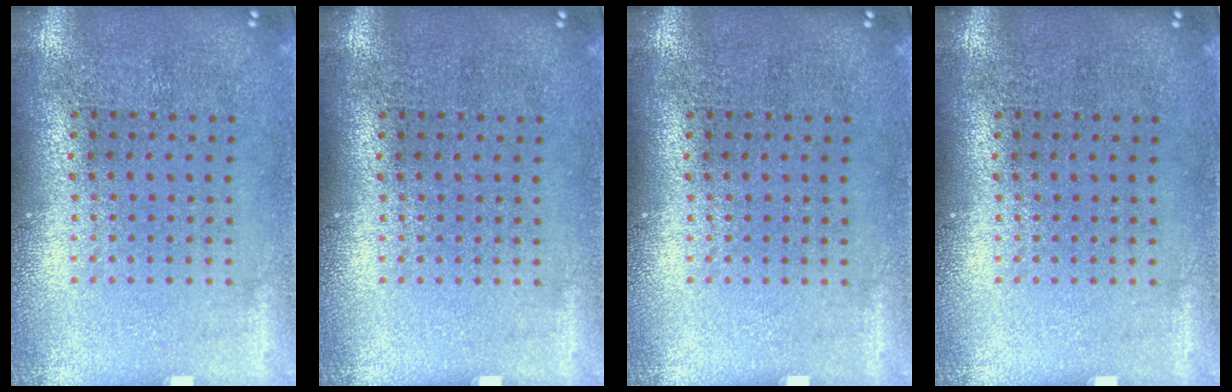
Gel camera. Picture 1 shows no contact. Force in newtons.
{"total": 0.0}
{"total": 0.0}
{"total": 0.0}